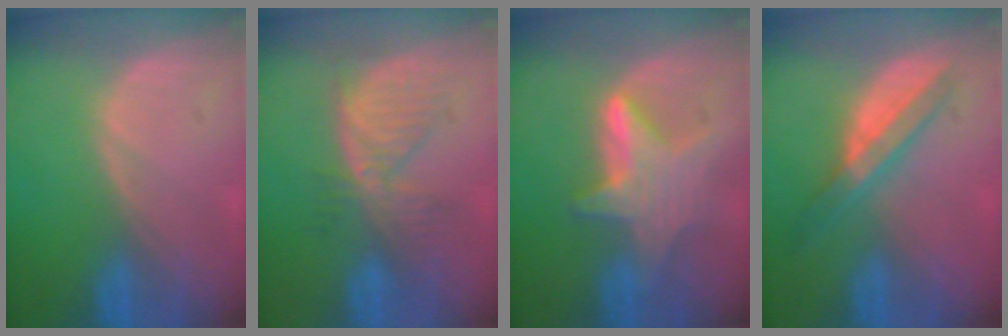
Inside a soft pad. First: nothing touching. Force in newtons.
{"total": 6.4, "press": 6.2, "slide": 1.7}
{"total": 6.6, "press": 6.6, "slide": 0.2}
{"total": 5.5, "press": 5.3, "slide": 1.6}